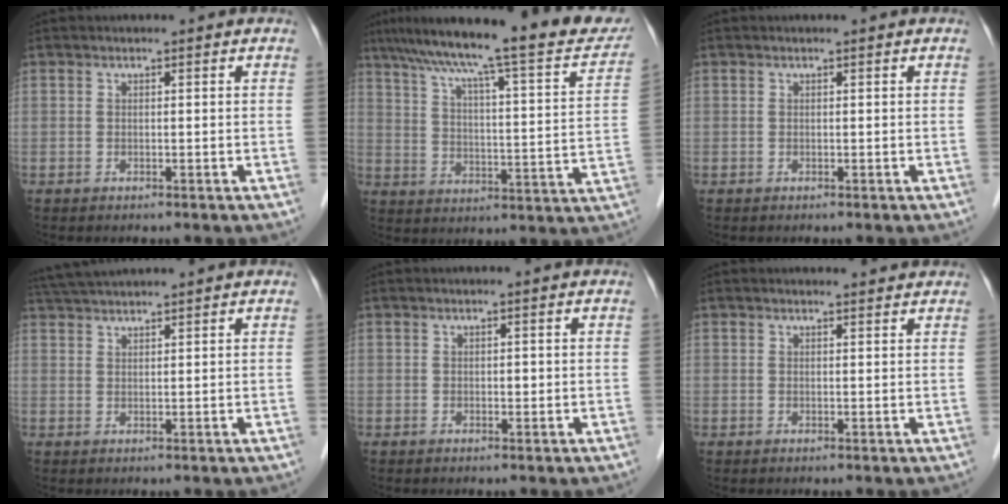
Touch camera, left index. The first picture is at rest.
{"total": 24.5, "force": [20.3, 2.6, 13.5], "torque": [-0.211, -0.002, 0.272]}
{"total": 0.0}
{"total": 5.3, "force": [4.9, -0.7, 1.8], "torque": [-0.035, 0.032, 0.094]}
{"total": 0.5, "force": [0.1, 0.3, 0.4], "torque": [-0.005, 0.001, 0.000]}
{"total": 2.8, "force": [2.8, 0.2, 0.4], "torque": [-0.012, 0.006, 0.029]}